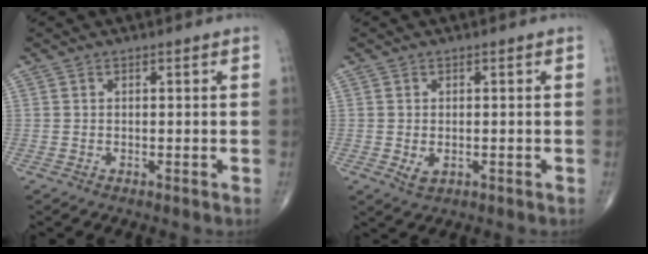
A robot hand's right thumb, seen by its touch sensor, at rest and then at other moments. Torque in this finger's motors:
{"motor_torque": [-0.45, 0.40, 0.19, 0.25, -0.03]}